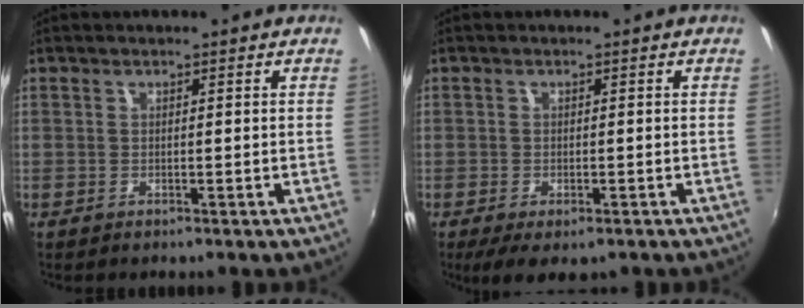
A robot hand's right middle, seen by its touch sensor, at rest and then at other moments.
{"total": 4.8, "force": [-2.7, 2.4, 3.2], "torque": [-0.066, -0.020, -0.041]}